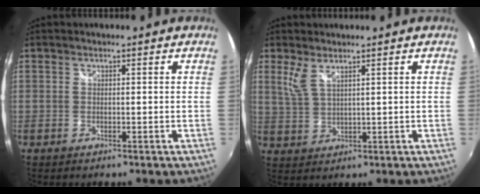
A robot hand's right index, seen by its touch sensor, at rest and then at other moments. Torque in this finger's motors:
{"motor_torque": [0.10, 0.12, 0.08, 0.05]}